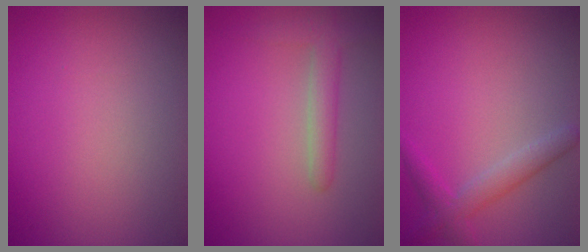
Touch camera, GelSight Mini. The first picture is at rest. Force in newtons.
{"total": 2.4, "press": 2.4, "slide": 0.3}
{"total": 2.5, "press": 2.5, "slide": 0.1}